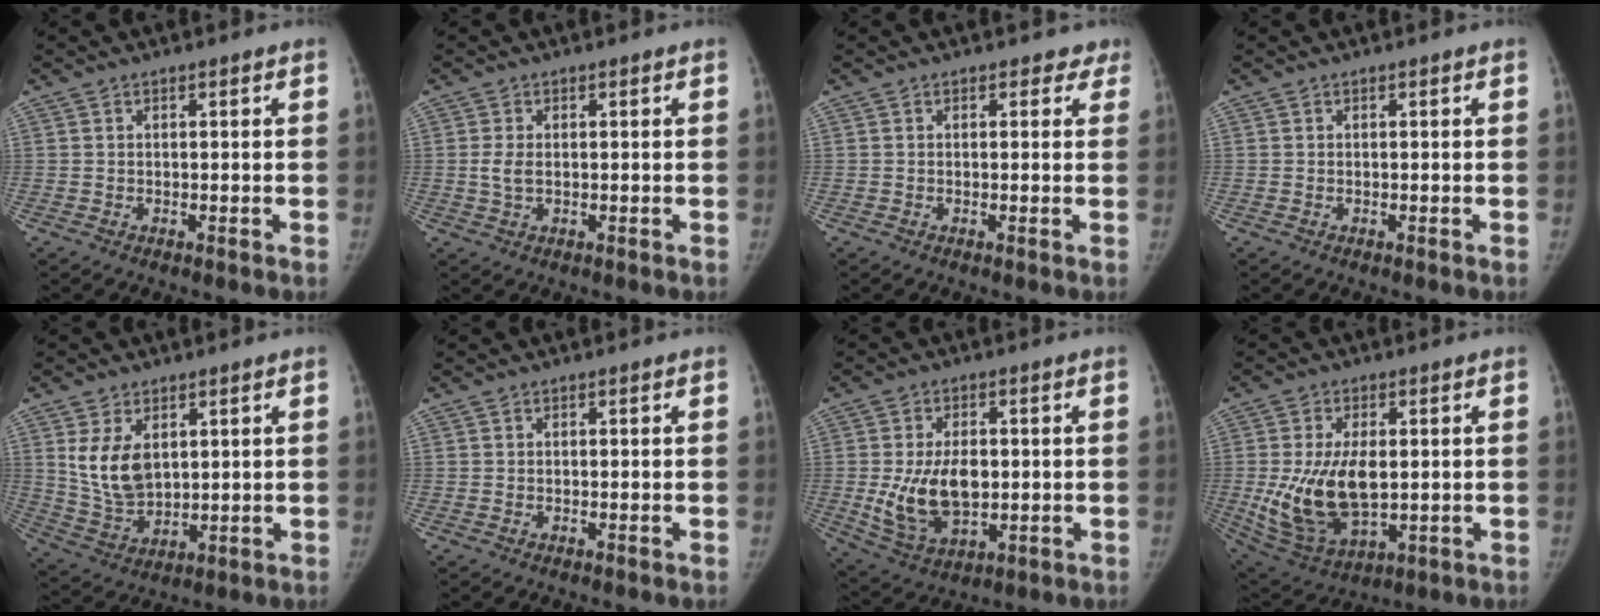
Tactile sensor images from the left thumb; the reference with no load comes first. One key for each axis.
{"total": 2.6, "fx": 0.1, "fy": 1.5, "fz": 2.1, "tx": -0.047, "ty": -0.001, "tz": 0.005}
{"total": 2.3, "fx": 1.7, "fy": 1.5, "fz": 0.3, "tx": 0.027, "ty": -0.006, "tz": 0.004}
{"total": 0.0}
{"total": 9.8, "fx": 3.0, "fy": 6.2, "fz": 6.9, "tx": -0.112, "ty": -0.018, "tz": 0.076}
{"total": 0.0}
{"total": 12.7, "fx": -0.4, "fy": 7.7, "fz": 10.0, "tx": -0.169, "ty": -0.008, "tz": 0.008}
{"total": 16.0, "fx": -0.3, "fy": 9.0, "fz": 13.3, "tx": -0.246, "ty": -0.014, "tz": 0.015}